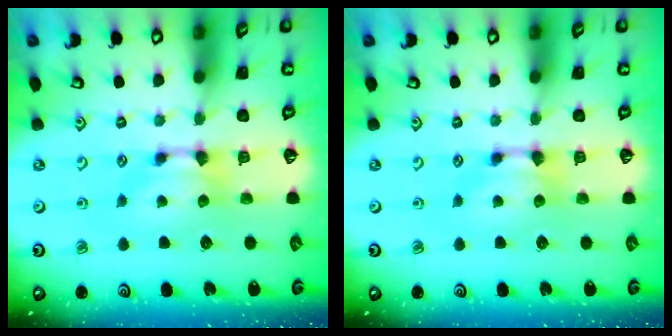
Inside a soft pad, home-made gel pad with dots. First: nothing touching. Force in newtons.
{"total": 0.0}